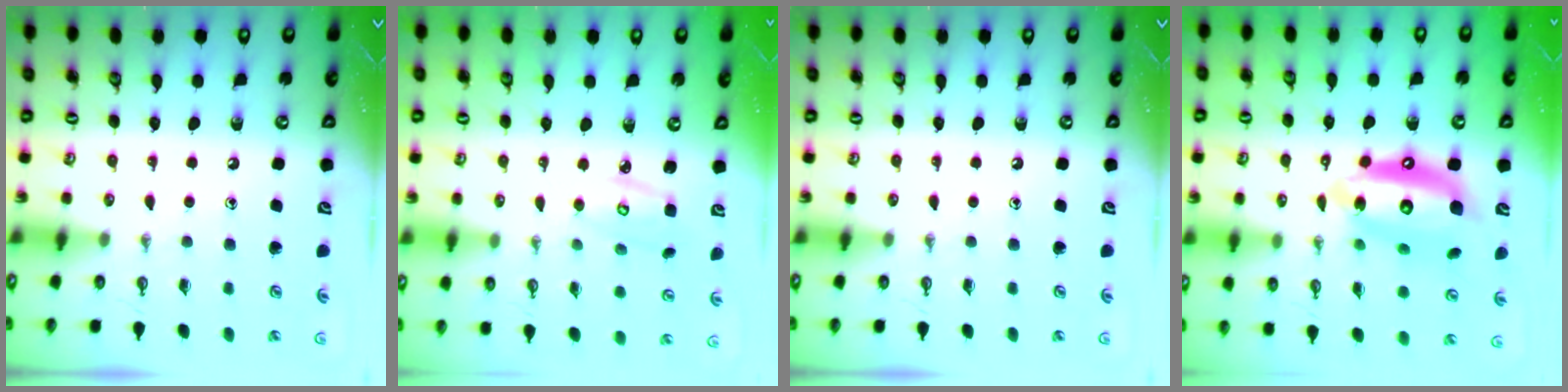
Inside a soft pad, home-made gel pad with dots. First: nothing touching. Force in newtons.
{"total": 3.8, "press": 3.8, "slide": 0.3}
{"total": 0.0}
{"total": 17.1, "press": 17.0, "slide": 1.8}